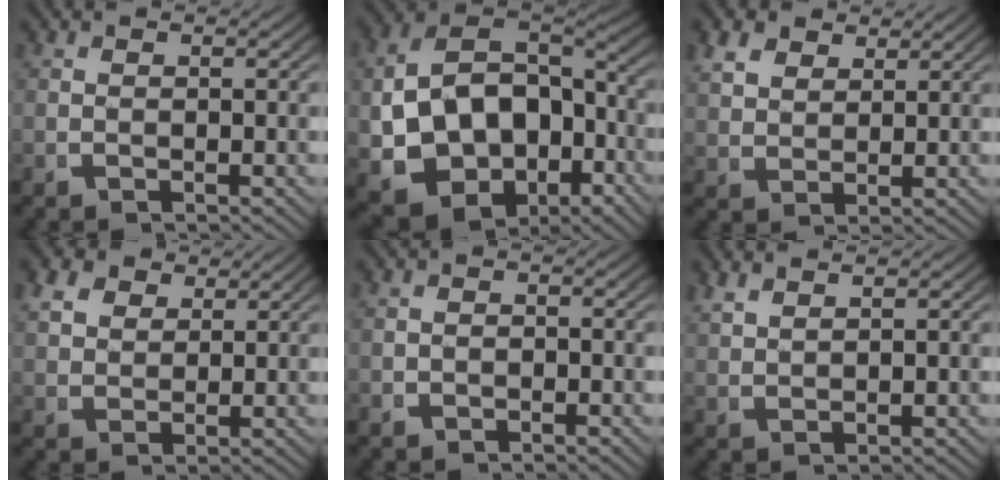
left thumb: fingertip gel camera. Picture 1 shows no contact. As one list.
[{"total": 17.8, "force": [-3.3, 14.0, 10.4], "torque": [-0.246, -0.066, -0.030]}, {"total": 4.0, "force": [3.0, 2.2, 1.6], "torque": [-0.025, 0.001, 0.058]}, {"total": 4.3, "force": [2.8, 2.7, 1.8], "torque": [-0.031, -0.001, 0.052]}, {"total": 1.1, "force": [-0.7, 0.7, 0.2], "torque": [-0.004, -0.006, -0.013]}, {"total": 1.9, "force": [1.9, 0.1, 0.4], "torque": [-0.007, 0.006, 0.045]}]